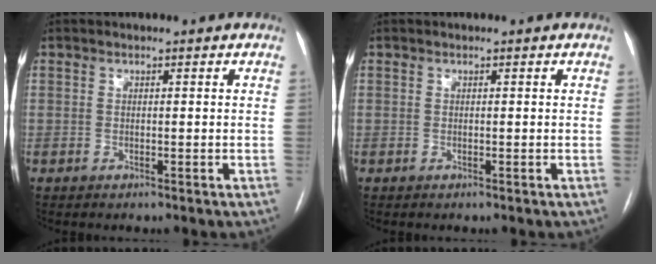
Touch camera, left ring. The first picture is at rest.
{"total": 0.0}